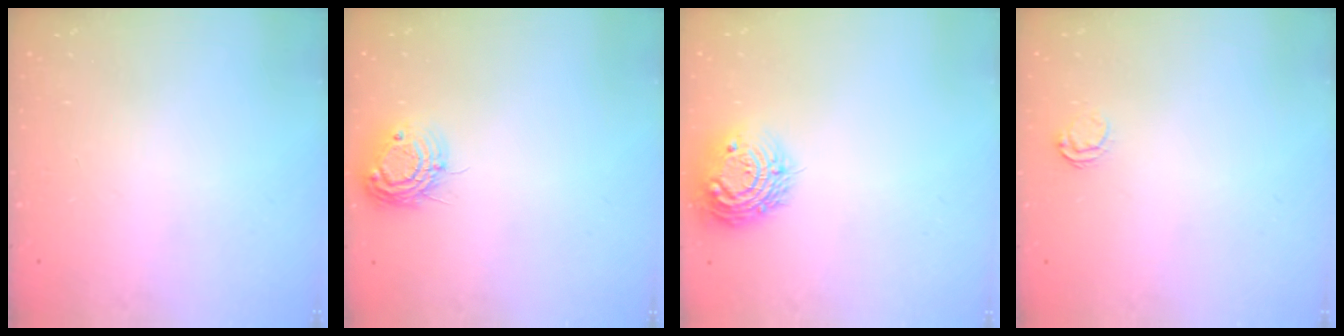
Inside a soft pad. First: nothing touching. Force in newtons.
{"total": 9.8, "press": 9.7, "slide": 0.8}
{"total": 13.0, "press": 13.0, "slide": 0.8}
{"total": 3.1, "press": 3.1, "slide": 0.3}